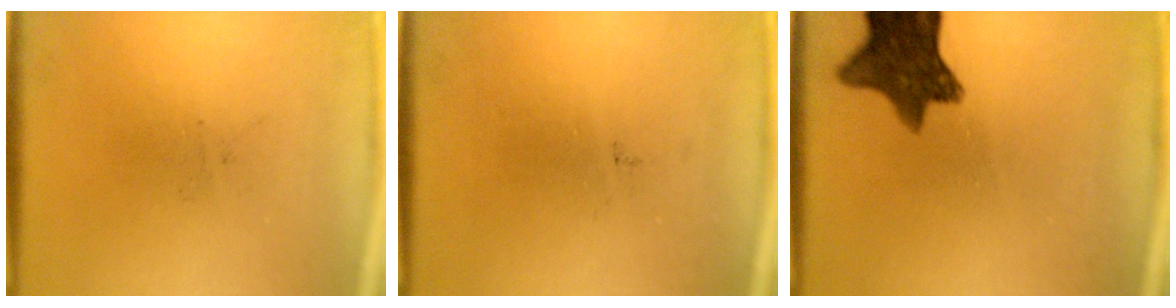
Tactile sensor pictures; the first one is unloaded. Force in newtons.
{"total": 0.0}
{"total": 10.8}